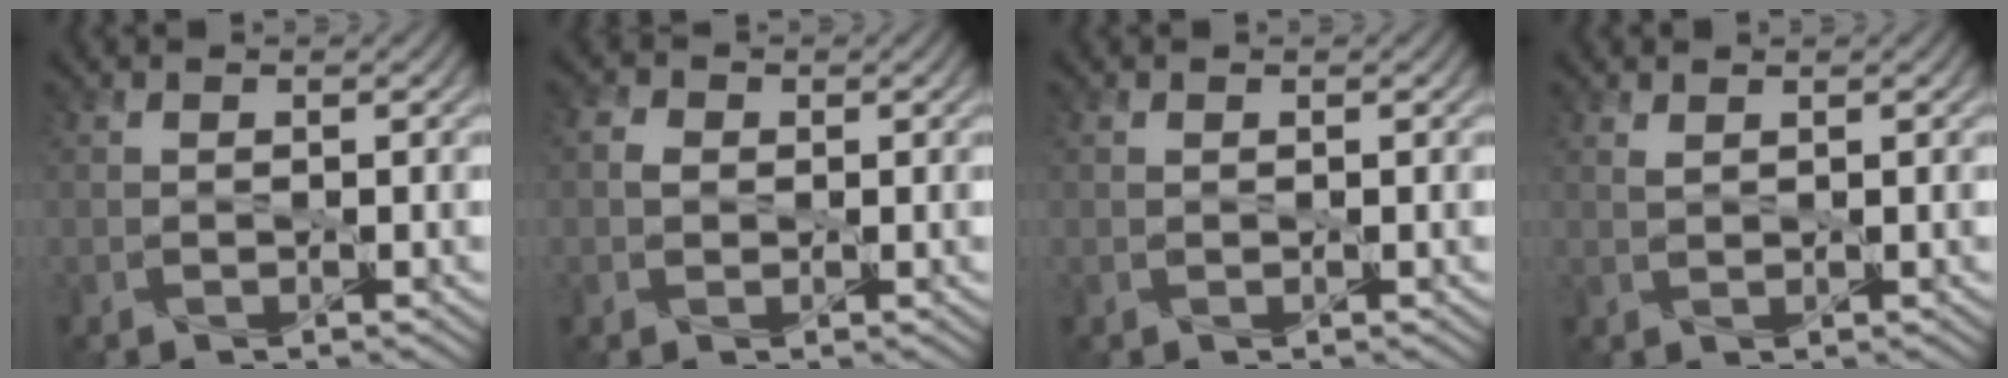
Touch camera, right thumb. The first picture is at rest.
{"total": 1.7, "force": [-0.2, 1.4, 0.9], "torque": [-0.026, 0.001, -0.011]}
{"total": 0.0}
{"total": 0.9, "force": [0.6, 0.3, 0.6], "torque": [-0.015, 0.000, 0.015]}